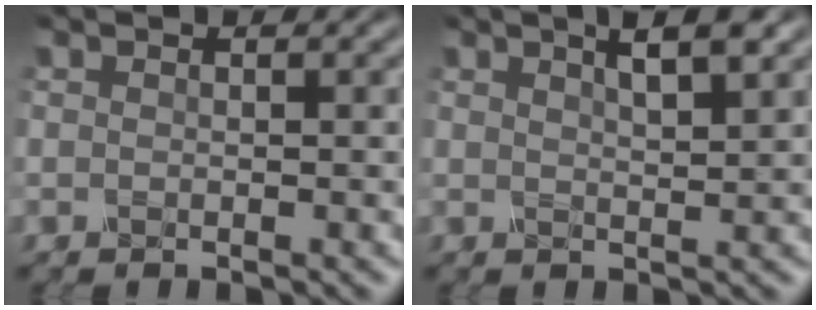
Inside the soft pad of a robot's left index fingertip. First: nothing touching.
{"total": 3.7, "force": [2.2, 0.9, 2.9], "torque": [-0.029, 0.014, 0.021]}